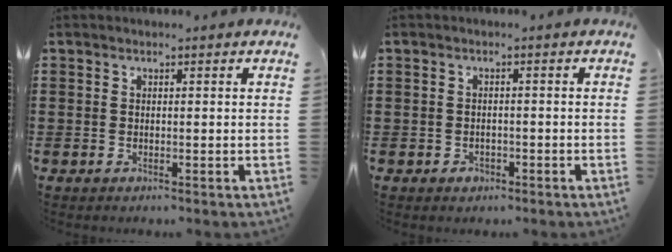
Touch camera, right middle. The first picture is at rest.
{"total": 1.0, "force": [-0.6, 0.8, 0.2], "torque": [-0.007, 0.002, -0.015]}